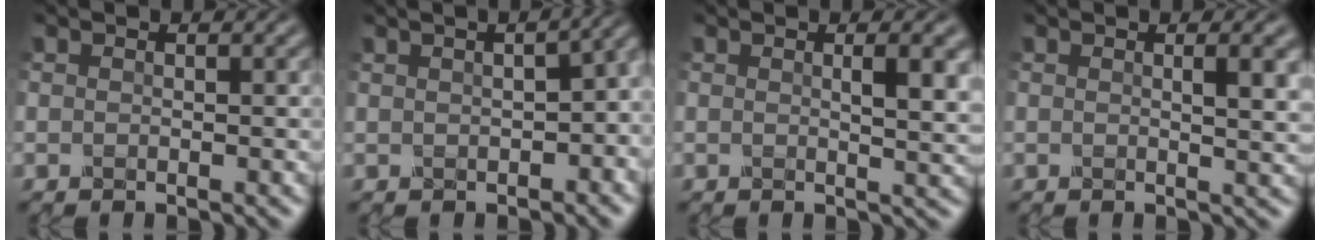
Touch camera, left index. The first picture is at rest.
{"total": 10.7, "force": [1.8, 5.6, 8.9], "torque": [-0.085, 0.032, 0.011]}
{"total": 3.7, "force": [0.9, 1.0, 3.4], "torque": [-0.037, 0.002, 0.012]}
{"total": 3.1, "force": [0.8, 0.9, 2.9], "torque": [-0.027, 0.002, 0.008]}